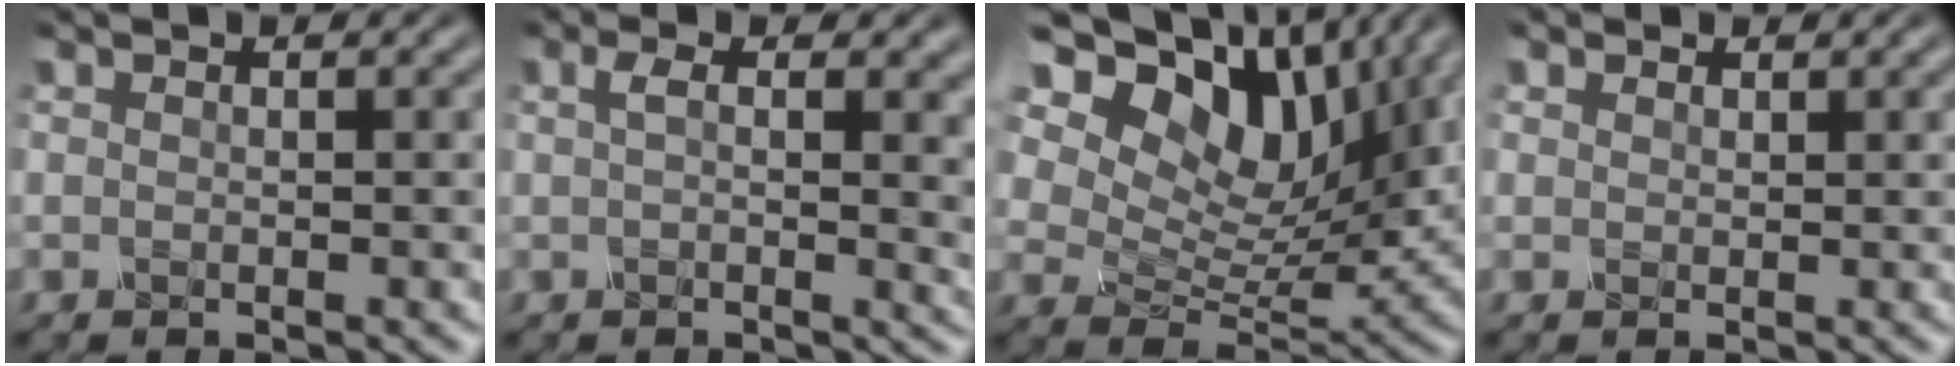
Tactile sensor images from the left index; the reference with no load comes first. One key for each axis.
{"total": 5.2, "fx": 1.3, "fy": 2.0, "fz": 4.6, "tx": -0.060, "ty": 0.008, "tz": 0.021}
{"total": 13.0, "fx": 5.6, "fy": 8.1, "fz": 8.5, "tx": -0.178, "ty": 0.030, "tz": 0.103}
{"total": 0.6, "fx": 0.5, "fy": 0.3, "fz": -0.3, "tx": 0.000, "ty": 0.000, "tz": 0.014}